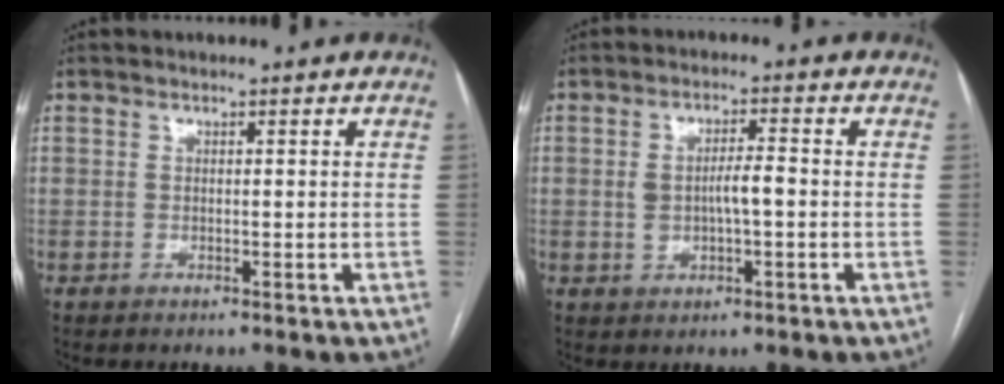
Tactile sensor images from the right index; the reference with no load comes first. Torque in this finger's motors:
{"motor_torque": [0.16, -0.04, 0.12, 0.06]}